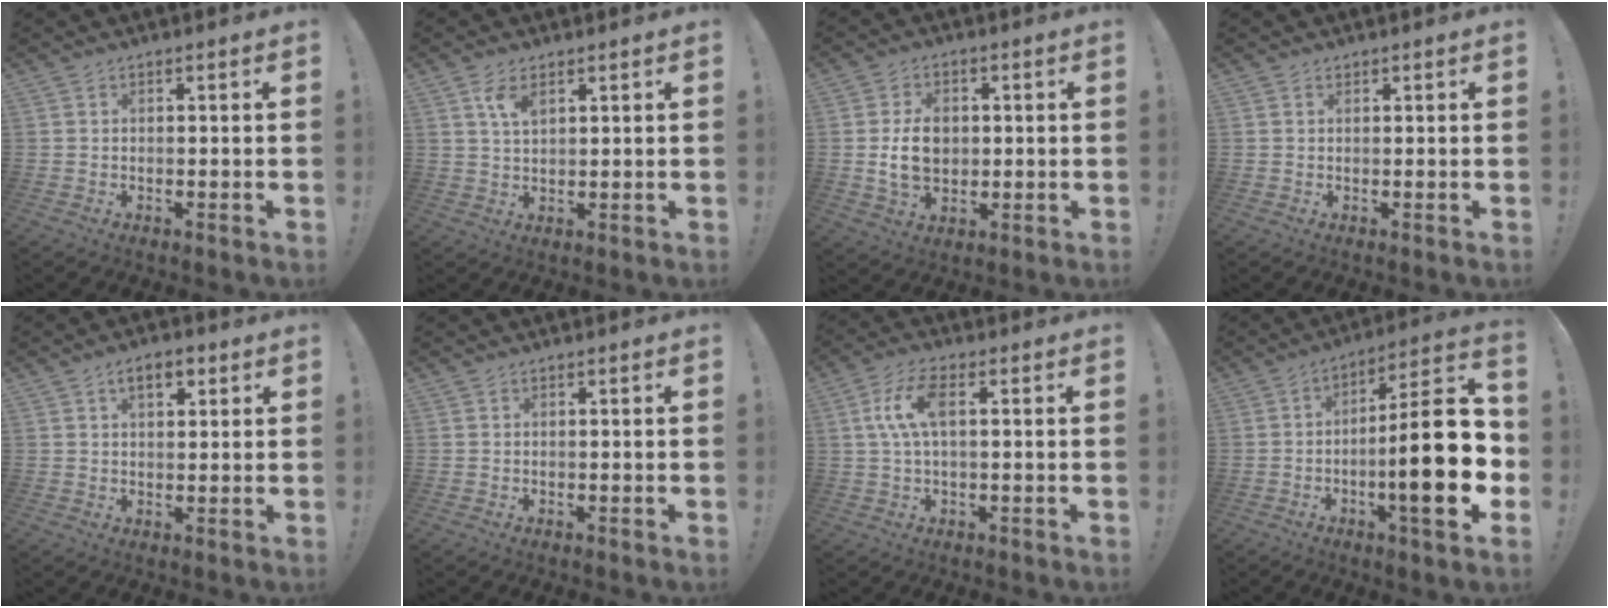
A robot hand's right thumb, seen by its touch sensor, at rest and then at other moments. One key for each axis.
{"total": 4.7, "fx": 2.4, "fy": 2.5, "fz": 3.2, "tx": -0.055, "ty": -0.005, "tz": 0.041}
{"total": 9.6, "fx": 0.2, "fy": 7.0, "fz": 6.5, "tx": -0.110, "ty": 0.005, "tz": 0.003}
{"total": 0.6, "fx": 0.5, "fy": 0.3, "fz": 0.0, "tx": 0.006, "ty": -0.004, "tz": 0.009}
{"total": 5.1, "fx": 2.4, "fy": 2.8, "fz": 3.5, "tx": -0.051, "ty": 0.002, "tz": 0.040}
{"total": 0.0}
{"total": 9.5, "fx": 1.5, "fy": 3.8, "fz": 8.6, "tx": -0.179, "ty": 0.004, "tz": 0.027}
{"total": 22.6, "fx": -3.5, "fy": 4.8, "fz": 21.8, "tx": -0.331, "ty": 0.010, "tz": -0.055}